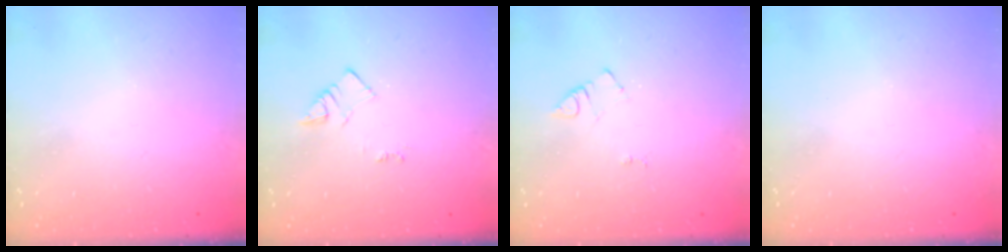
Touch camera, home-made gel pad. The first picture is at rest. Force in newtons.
{"total": 3.5, "press": 3.4, "slide": 0.4}
{"total": 3.6, "press": 3.6, "slide": 0.5}
{"total": 0.0}